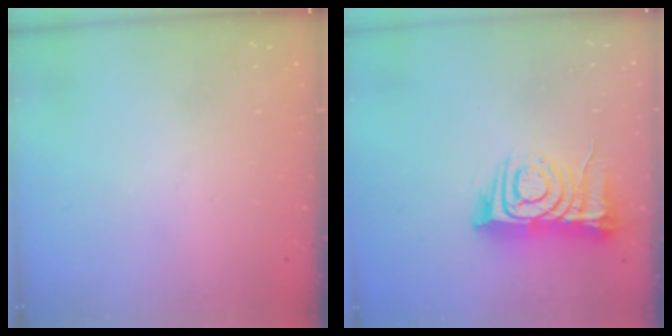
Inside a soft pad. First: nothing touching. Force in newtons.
{"total": 10.2, "press": 10.2, "slide": 1.2}